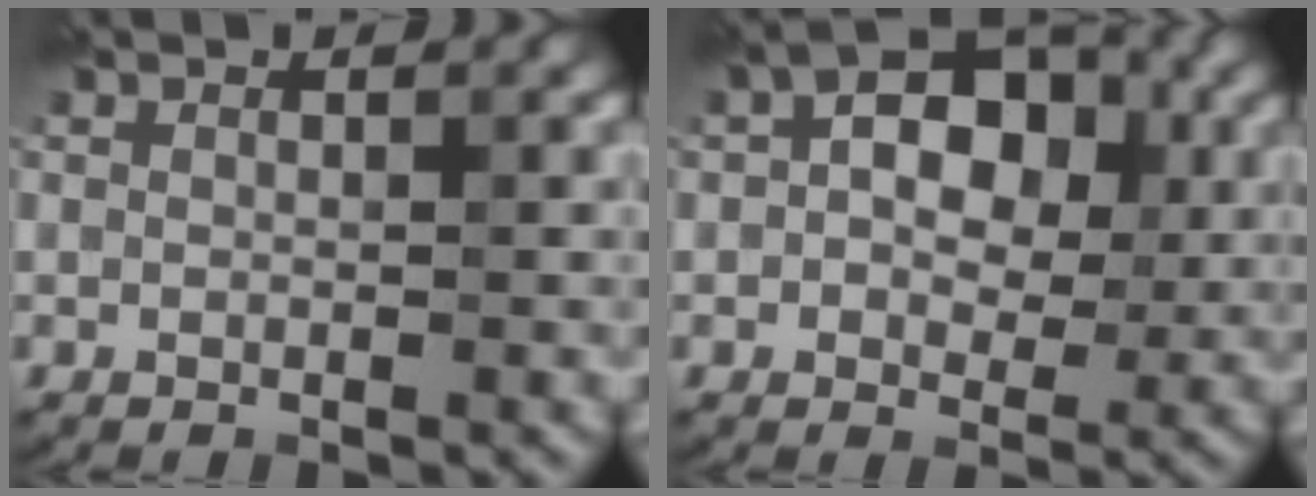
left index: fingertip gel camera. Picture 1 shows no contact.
{"total": 8.4, "force": [1.3, 5.4, 6.3], "torque": [-0.065, 0.027, -0.001]}